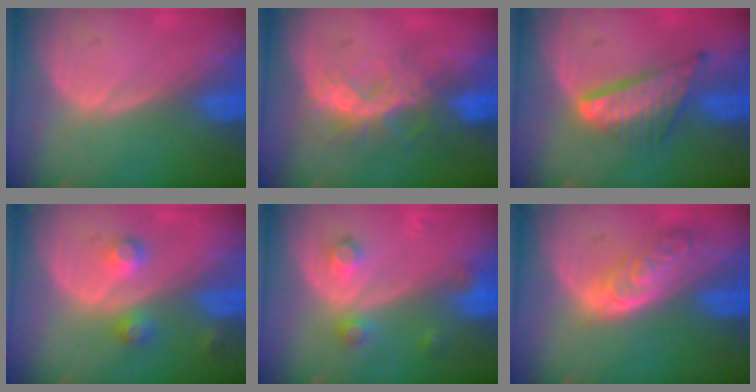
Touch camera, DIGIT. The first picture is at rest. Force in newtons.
{"total": 6.5, "press": 5.9, "slide": 2.7}
{"total": 7.4, "press": 6.5, "slide": 3.6}
{"total": 3.6, "press": 3.4, "slide": 1.1}
{"total": 3.8, "press": 3.4, "slide": 1.7}
{"total": 6.2, "press": 5.7, "slide": 2.6}